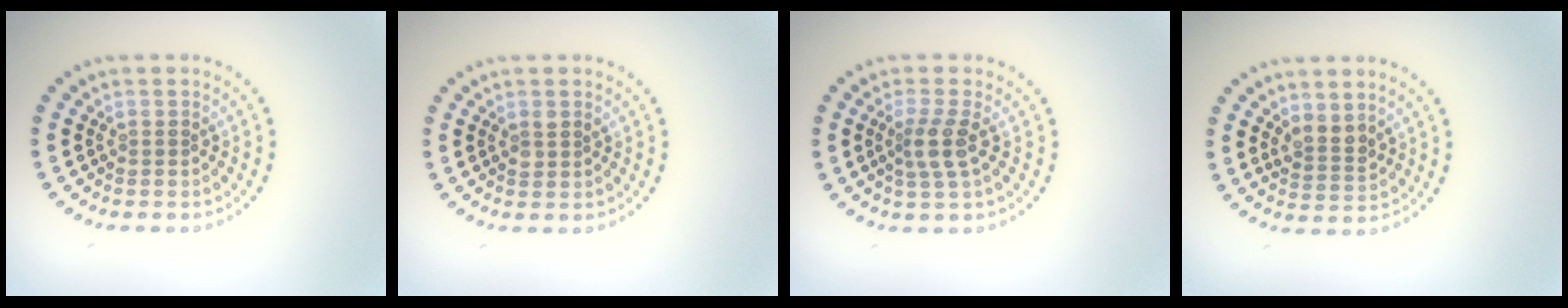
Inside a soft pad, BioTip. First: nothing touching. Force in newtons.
{"total": 1.1, "press": 1.1, "slide": 0.4}
{"total": 2.5, "press": 1.9, "slide": 1.6}
{"total": 2.0, "press": 1.6, "slide": 1.2}